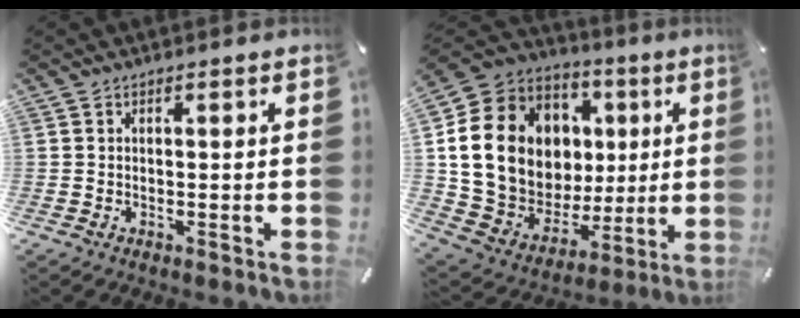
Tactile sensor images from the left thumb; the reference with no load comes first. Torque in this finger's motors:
{"motor_torque": [2.45, 2.44, 1.67, -1.10, 0.35]}